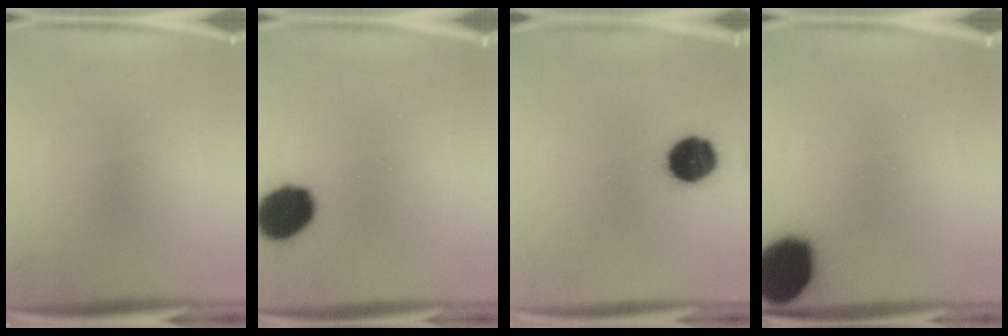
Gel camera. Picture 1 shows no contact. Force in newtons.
{"total": 13.4}
{"total": 11.9}
{"total": 18.7}